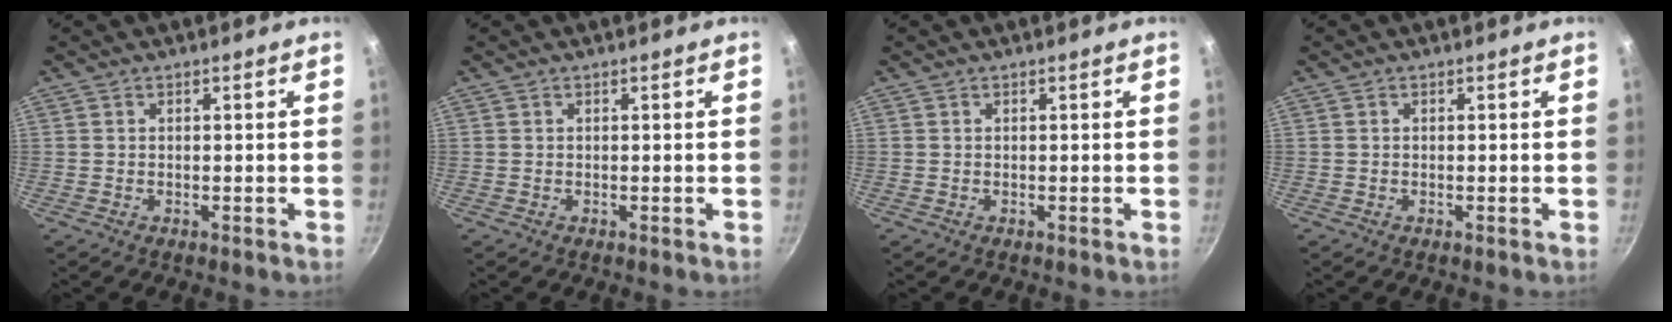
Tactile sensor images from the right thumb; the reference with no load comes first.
{"total": 0.0}
{"total": 0.0}
{"total": 0.0}